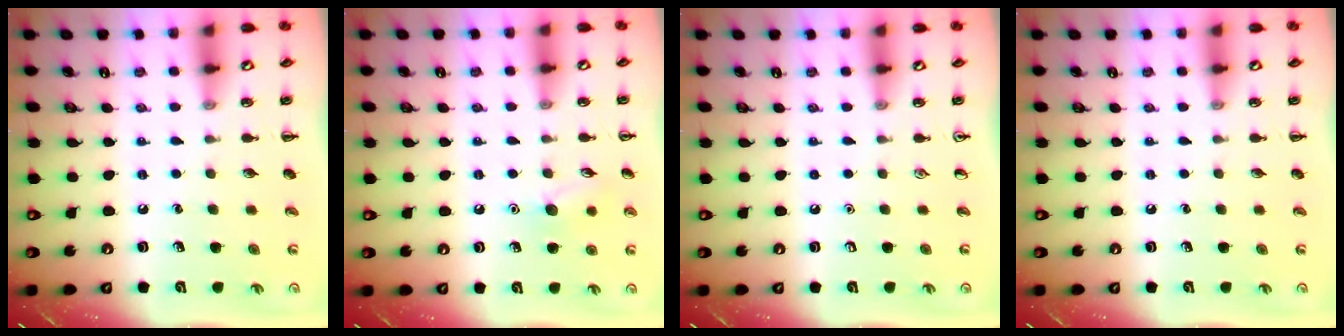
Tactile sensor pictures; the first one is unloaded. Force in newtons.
{"total": 8.5, "press": 8.4, "slide": 1.7}
{"total": 0.0}
{"total": 0.0}